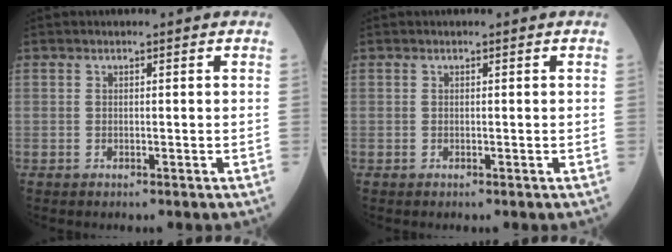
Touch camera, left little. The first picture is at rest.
{"total": 0.0}